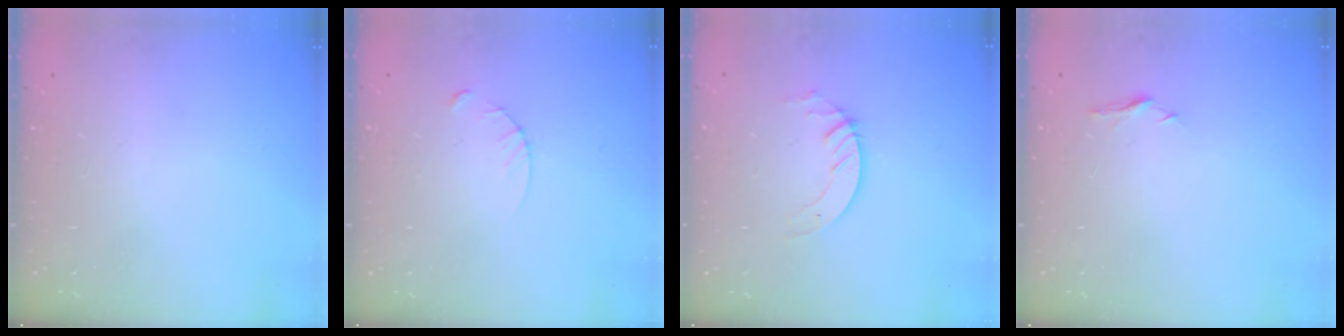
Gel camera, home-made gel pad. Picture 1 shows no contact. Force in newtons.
{"total": 3.3, "press": 3.3, "slide": 0.4}
{"total": 3.4, "press": 3.4, "slide": 0.3}
{"total": 5.0, "press": 5.0, "slide": 0.6}